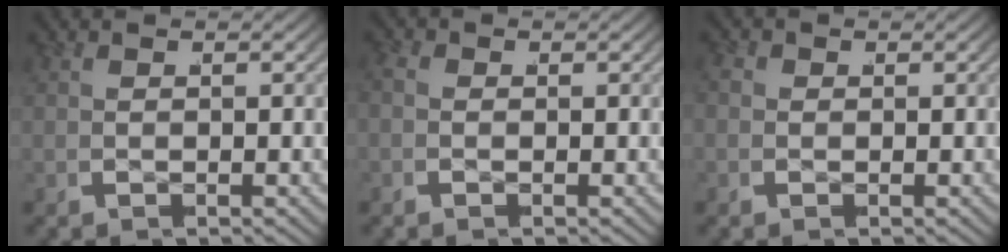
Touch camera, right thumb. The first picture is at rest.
{"total": 0.8, "force": [-0.3, 0.7, 0.2], "torque": [-0.009, -0.002, -0.011]}
{"total": 1.0, "force": [-0.1, 1.0, 0.2], "torque": [-0.007, -0.003, -0.005]}